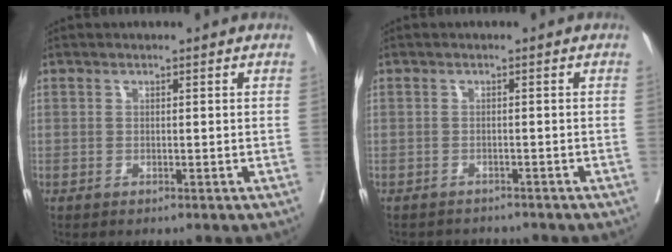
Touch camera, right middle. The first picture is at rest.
{"total": 3.7, "force": [-3.6, 1.0, 0.0], "torque": [0.008, -0.005, -0.055]}